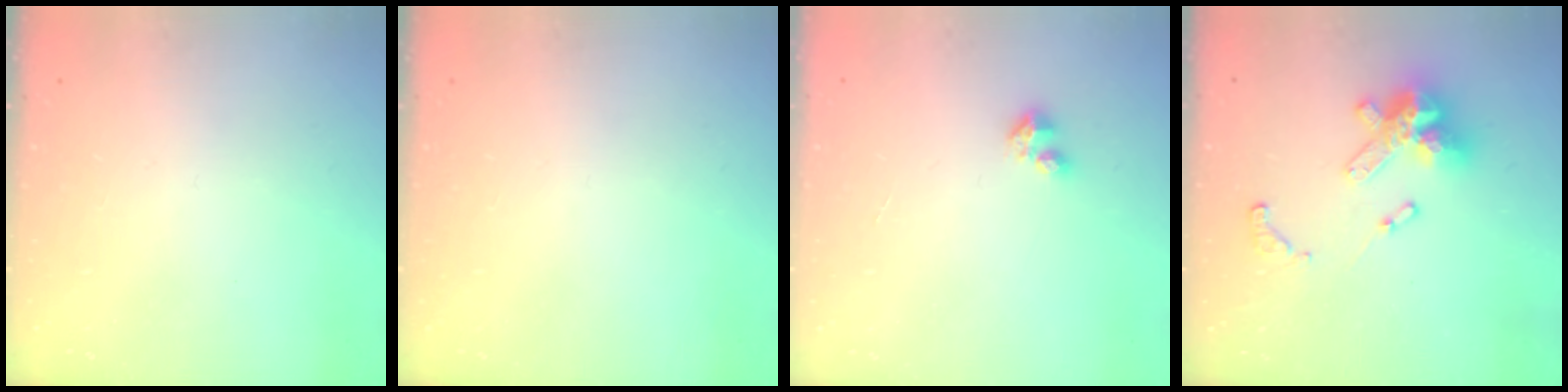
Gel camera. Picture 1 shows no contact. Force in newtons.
{"total": 0.0}
{"total": 2.4, "press": 2.4, "slide": 0.3}
{"total": 16.1, "press": 16.0, "slide": 1.3}